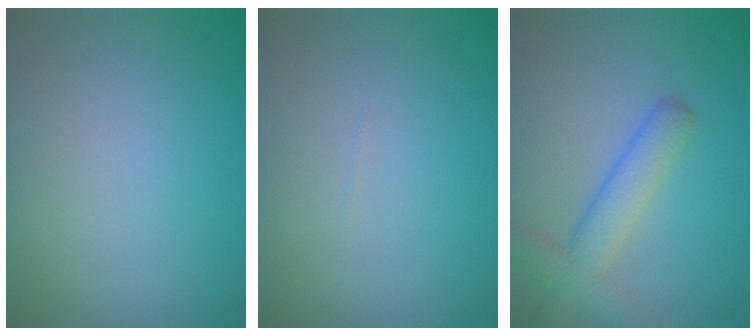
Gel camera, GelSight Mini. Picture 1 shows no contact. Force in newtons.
{"total": 0.0}
{"total": 4.2, "press": 4.2, "slide": 0.2}